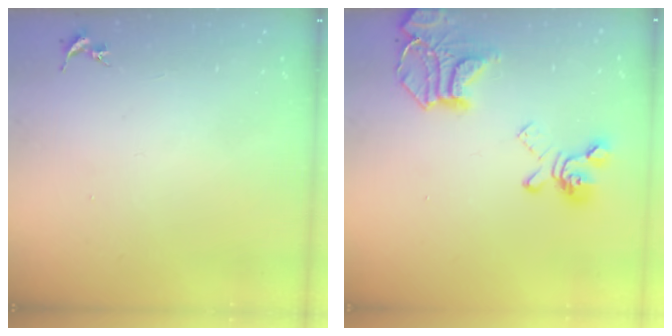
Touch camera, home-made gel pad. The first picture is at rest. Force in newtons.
{"total": 19.9, "press": 19.8, "slide": 2.0}